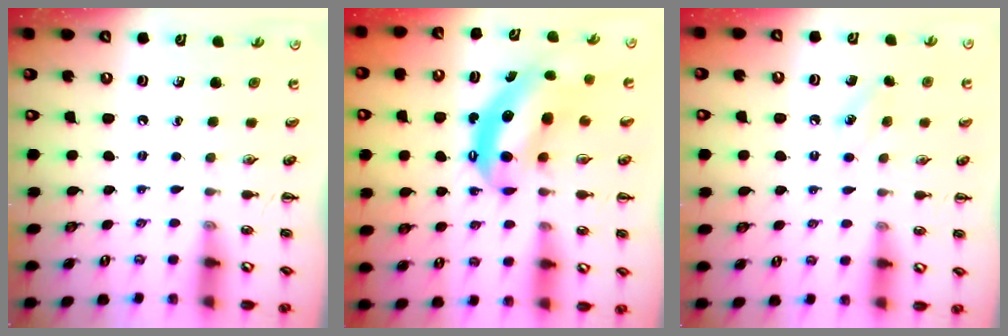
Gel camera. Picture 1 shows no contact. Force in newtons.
{"total": 8.3, "press": 8.1, "slide": 1.9}
{"total": 5.7, "press": 5.5, "slide": 1.6}